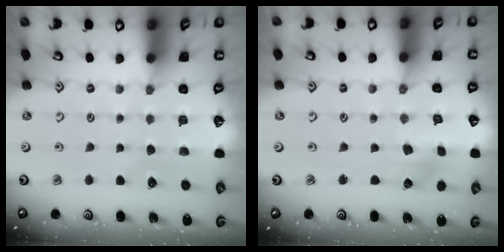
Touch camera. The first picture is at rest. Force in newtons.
{"total": 2.3, "press": 2.3, "slide": 0.5}